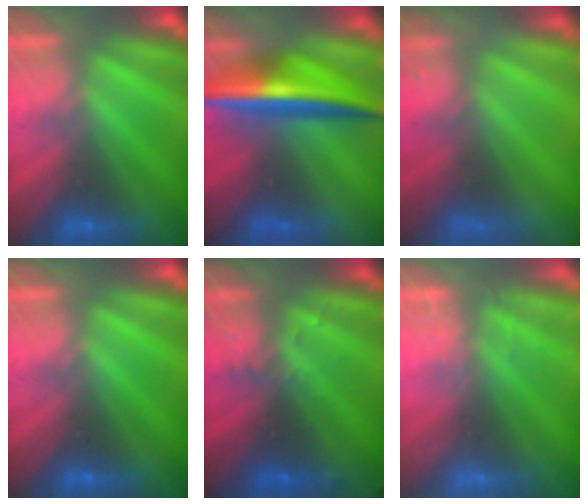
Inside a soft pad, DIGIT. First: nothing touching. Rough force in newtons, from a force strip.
{"total": 7.2}
{"total": 7.4}
{"total": 0.0}
{"total": 2.8}
{"total": 2.5}